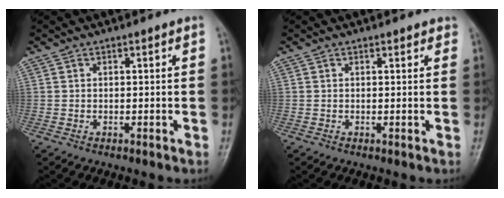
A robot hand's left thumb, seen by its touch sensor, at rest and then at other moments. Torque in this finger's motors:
{"motor_torque": [-0.13, -0.03, 0.08, 0.05, 0.04]}